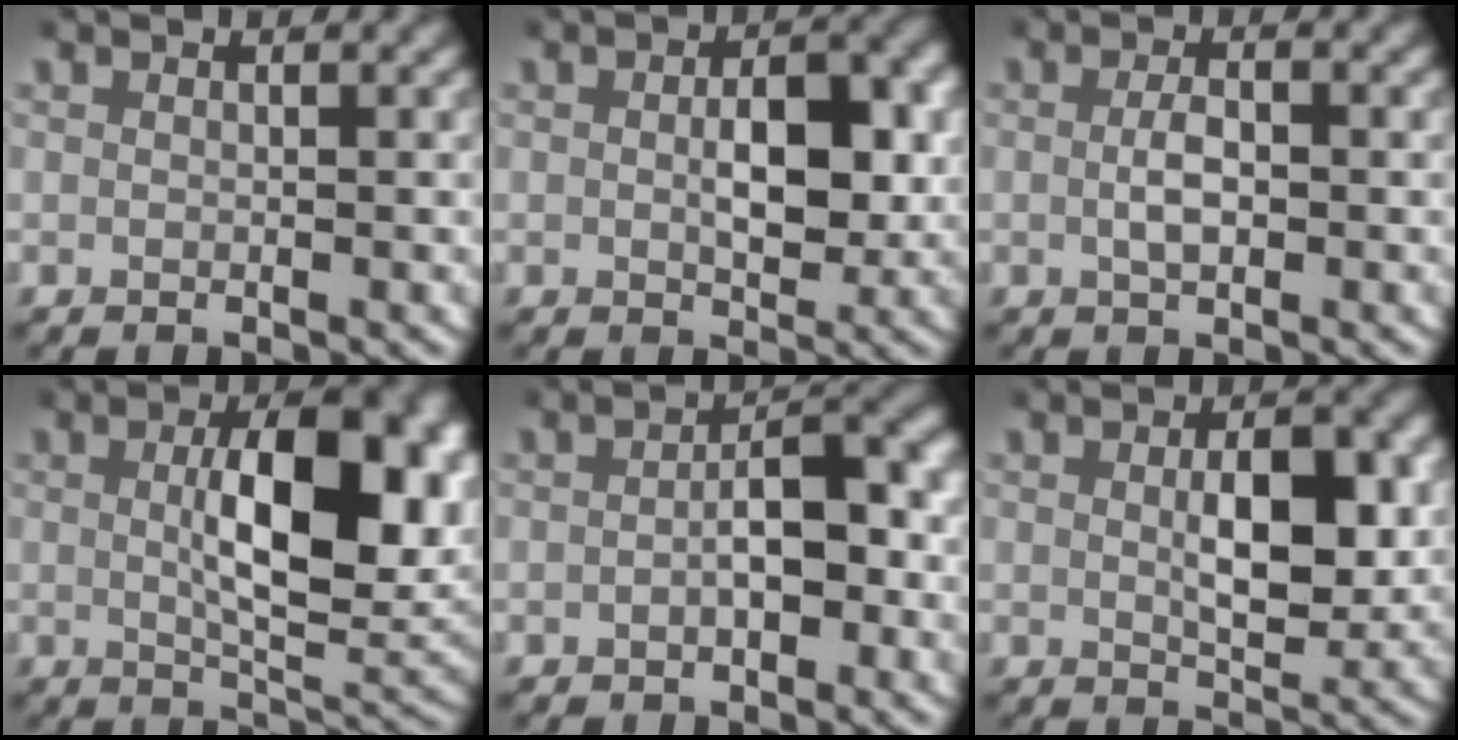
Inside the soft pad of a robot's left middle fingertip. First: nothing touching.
{"total": 4.9, "force": [0.3, 2.7, 4.0], "torque": [-0.061, -0.006, 0.008]}
{"total": 2.0, "force": [-0.2, 0.9, 1.8], "torque": [-0.036, -0.001, -0.004]}
{"total": 9.4, "force": [1.5, 3.4, 8.6], "torque": [-0.119, -0.002, 0.020]}
{"total": 4.2, "force": [-1.0, 1.9, 3.6], "torque": [-0.048, 0.000, -0.012]}
{"total": 4.9, "force": [0.6, 2.4, 4.3], "torque": [-0.071, -0.009, 0.013]}